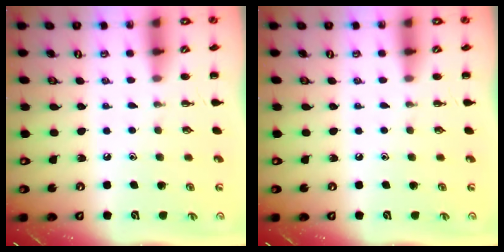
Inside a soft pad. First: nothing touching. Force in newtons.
{"total": 0.0}